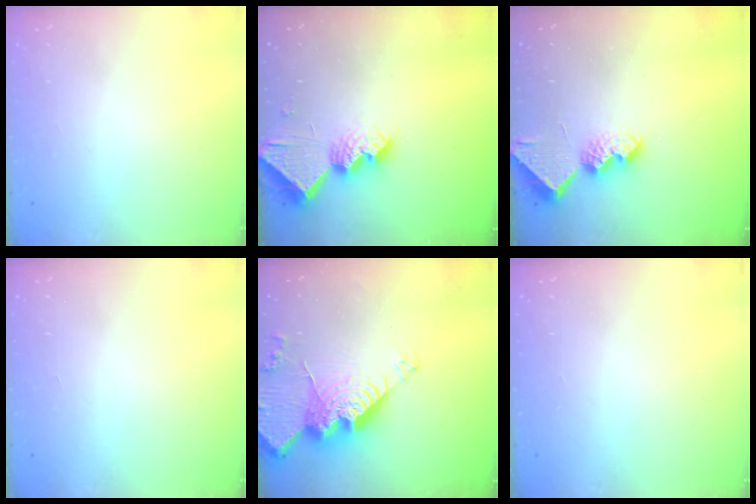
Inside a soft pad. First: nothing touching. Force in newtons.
{"total": 11.0, "press": 11.0, "slide": 1.2}
{"total": 8.3, "press": 8.3, "slide": 0.6}
{"total": 0.0}
{"total": 20.2, "press": 20.1, "slide": 2.1}
{"total": 0.0}